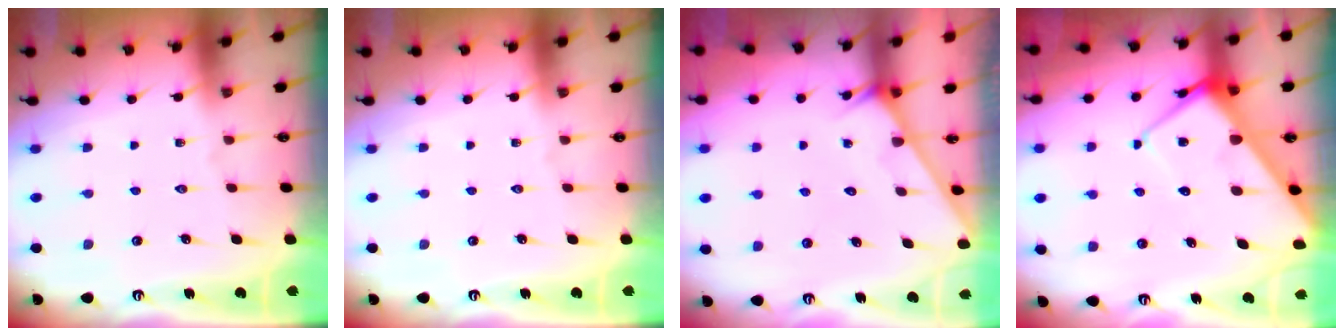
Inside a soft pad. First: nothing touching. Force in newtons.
{"total": 0.0}
{"total": 2.2, "press": 2.2, "slide": 0.2}
{"total": 8.4, "press": 8.4, "slide": 0.6}